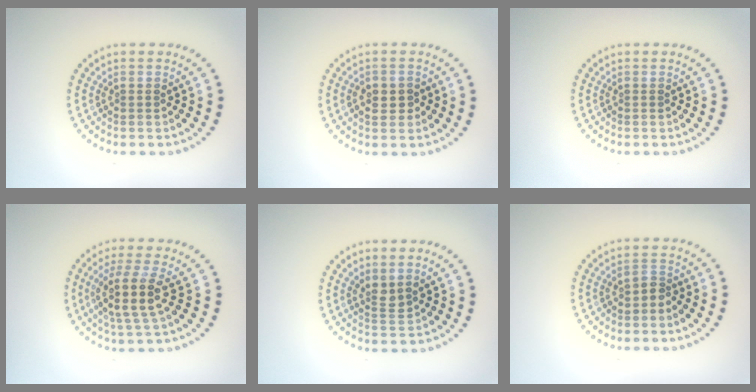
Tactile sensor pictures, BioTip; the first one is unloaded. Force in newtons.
{"total": 2.1, "press": 2.1, "slide": 0.4}
{"total": 0.0}
{"total": 3.8, "press": 3.1, "slide": 2.2}
{"total": 1.5, "press": 1.2, "slide": 0.9}
{"total": 1.2, "press": 0.9, "slide": 0.8}